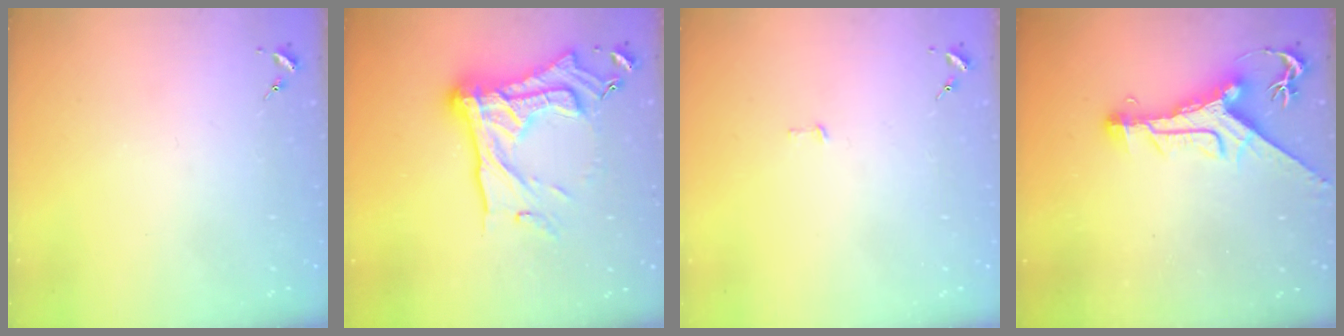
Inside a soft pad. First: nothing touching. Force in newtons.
{"total": 25.4, "press": 25.2, "slide": 2.5}
{"total": 1.9, "press": 1.9, "slide": 0.1}
{"total": 10.3, "press": 10.3, "slide": 1.1}